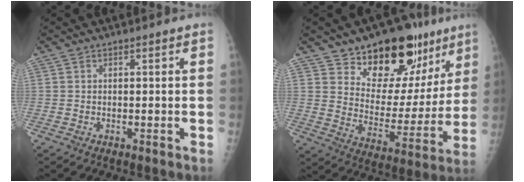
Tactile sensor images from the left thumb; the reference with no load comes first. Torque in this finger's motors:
{"motor_torque": [0.33, 0.29, -0.02, -0.37, 0.07]}